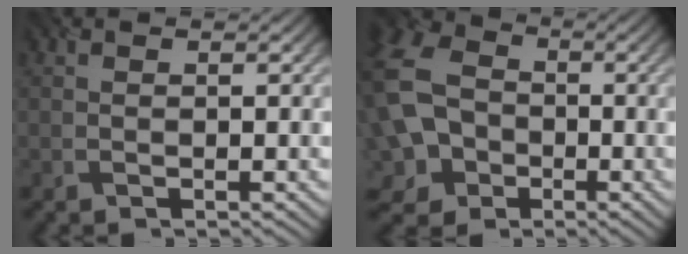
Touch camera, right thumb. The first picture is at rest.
{"total": 14.8, "force": [-2.6, 11.9, 8.3], "torque": [-0.240, -0.032, -0.057]}